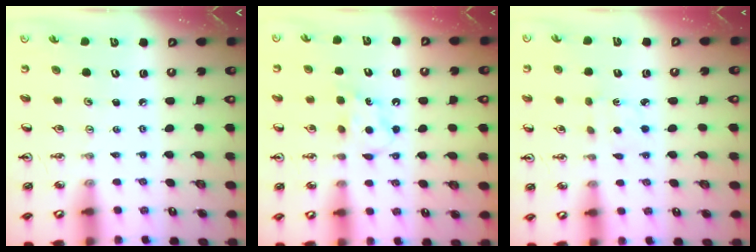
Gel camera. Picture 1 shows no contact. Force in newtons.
{"total": 5.8, "press": 5.8, "slide": 0.6}
{"total": 2.3, "press": 2.3, "slide": 0.4}